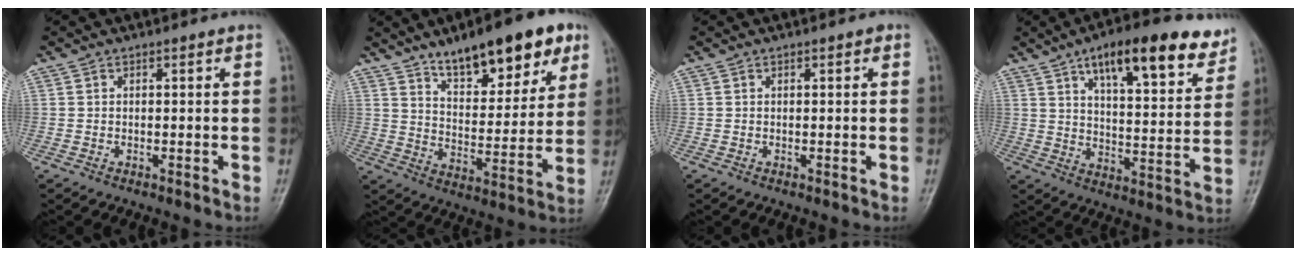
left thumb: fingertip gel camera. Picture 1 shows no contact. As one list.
[{"total": 18.1, "force": [11.4, 7.0, 12.2], "torque": [-0.131, -0.048, 0.178]}, {"total": 0.6, "force": [0.2, 0.3, 0.5], "torque": [-0.002, 0.002, 0.000]}, {"total": 18.9, "force": [11.5, 6.6, 13.4], "torque": [-0.154, -0.040, 0.172]}]